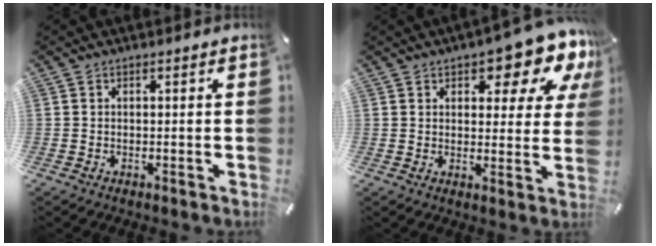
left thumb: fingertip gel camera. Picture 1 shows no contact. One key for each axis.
{"total": 11.6, "fx": 7.6, "fy": 4.8, "fz": 7.4, "tx": -0.079, "ty": -0.057, "tz": 0.125}